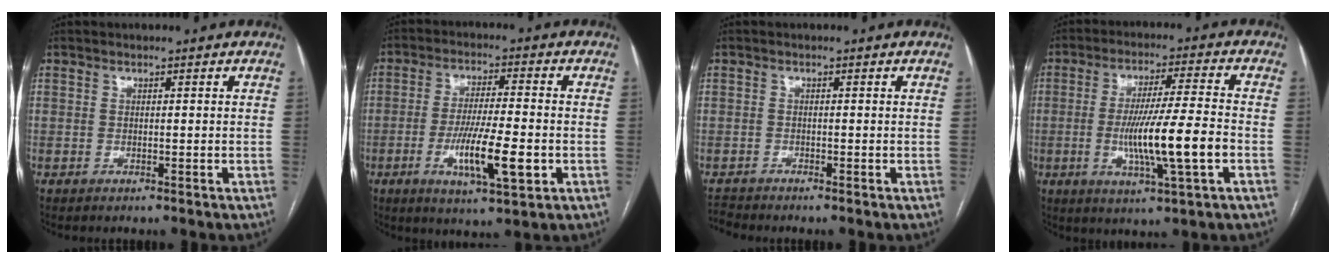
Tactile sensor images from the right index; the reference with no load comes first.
{"total": 10.7, "force": [-3.1, 1.6, 10.1], "torque": [-0.183, -0.013, -0.052]}
{"total": 1.6, "force": [-1.4, 0.0, -0.6], "torque": [0.010, -0.011, -0.028]}
{"total": 12.2, "force": [-2.8, 0.0, 11.9], "torque": [-0.218, -0.010, -0.050]}